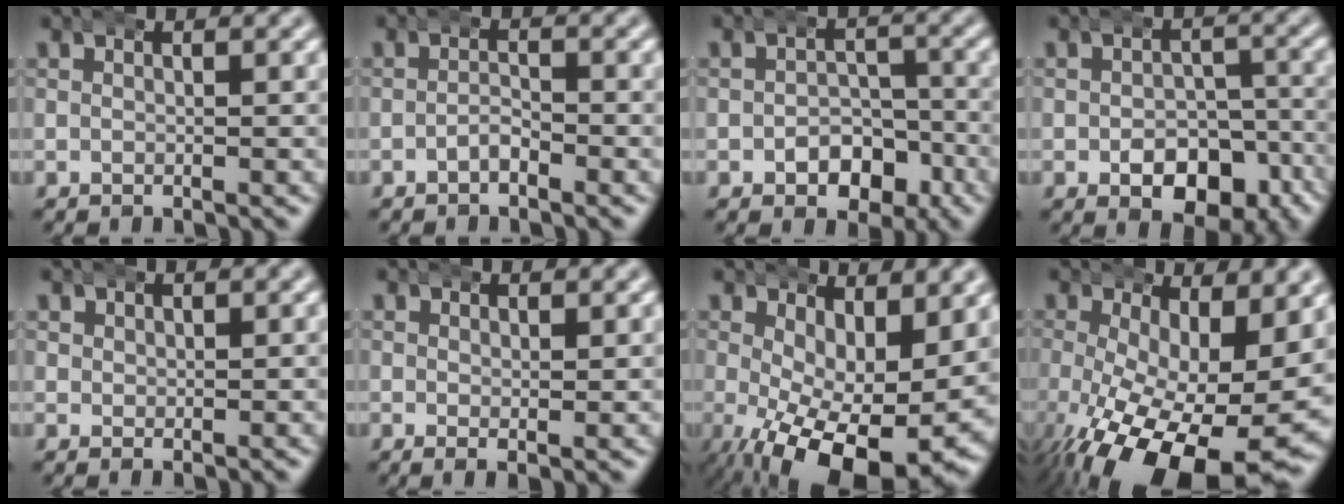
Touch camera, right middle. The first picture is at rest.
{"total": 1.7, "force": [-1.3, 0.7, 0.8], "torque": [-0.008, -0.001, -0.029]}
{"total": 4.5, "force": [-2.2, 3.3, 2.2], "torque": [-0.017, -0.003, -0.038]}
{"total": 7.0, "force": [-4.1, 4.5, 3.5], "torque": [-0.042, -0.023, -0.057]}
{"total": 1.1, "force": [0.8, 0.7, 0.4], "torque": [-0.012, -0.005, 0.019]}
{"total": 1.0, "force": [0.3, 0.2, 1.0], "torque": [-0.016, -0.007, 0.008]}
{"total": 11.1, "force": [-3.8, 4.5, 9.5], "torque": [-0.155, -0.054, -0.030]}
{"total": 12.3, "force": [-4.2, 5.3, 10.3], "torque": [-0.184, -0.059, -0.033]}